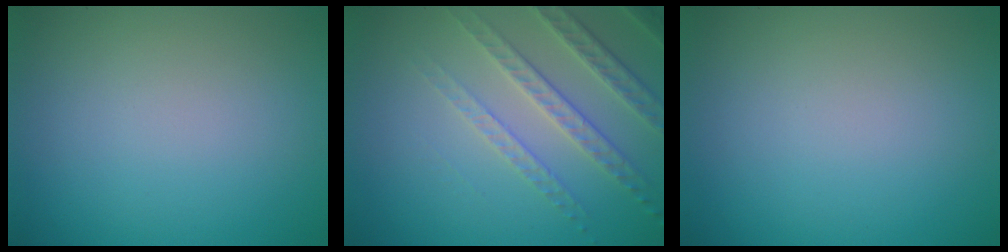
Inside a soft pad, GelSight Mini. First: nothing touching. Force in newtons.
{"total": 4.4, "press": 3.3, "slide": 2.9}
{"total": 0.0}